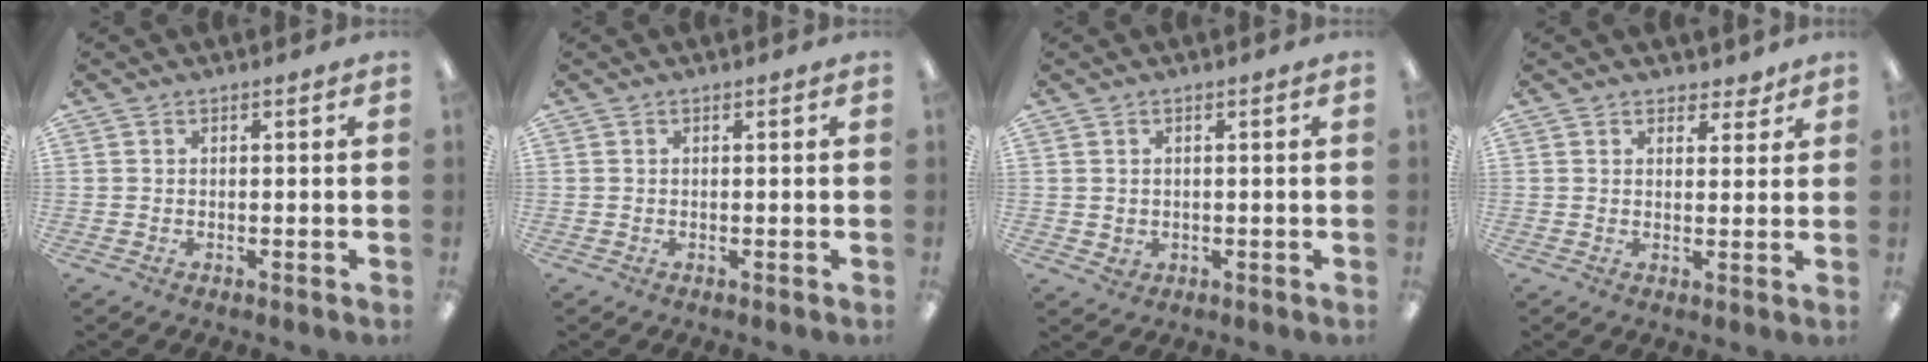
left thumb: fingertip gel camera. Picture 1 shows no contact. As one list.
[{"total": 0.0}, {"total": 1.6, "force": [0.4, 1.5, 0.4], "torque": [-0.001, -0.002, 0.005]}, {"total": 3.5, "force": [2.8, 2.0, 0.6], "torque": [0.006, -0.015, 0.046]}]